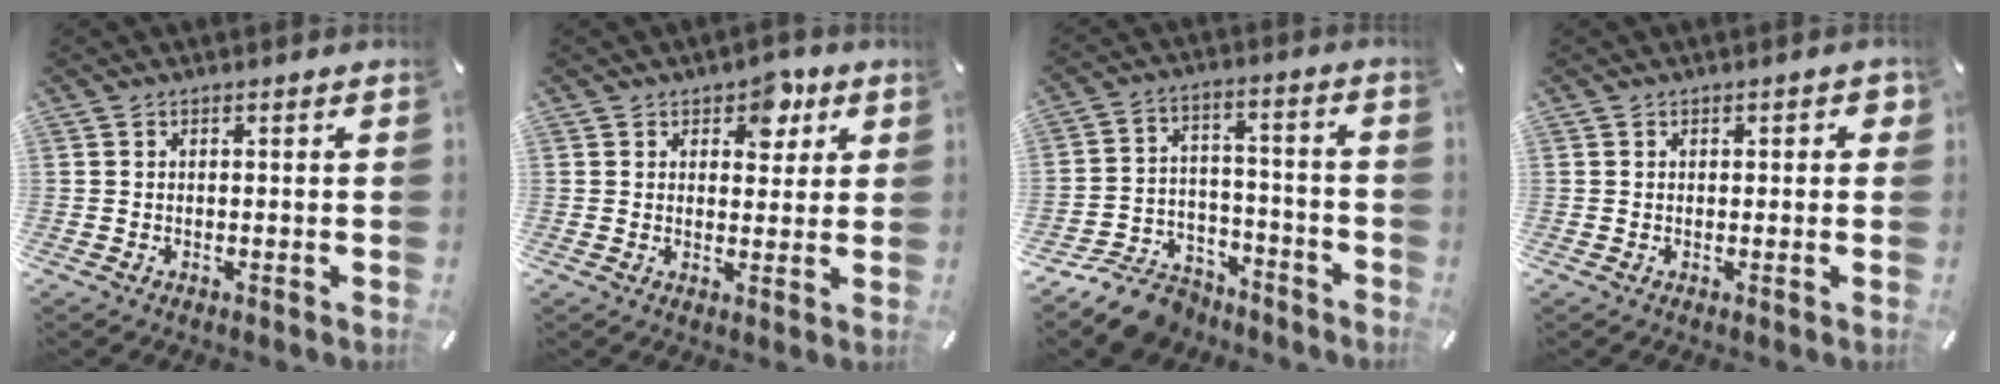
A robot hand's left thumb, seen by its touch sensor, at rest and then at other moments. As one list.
[{"total": 6.5, "force": [3.5, 4.3, 3.3], "torque": [-0.020, -0.009, 0.055]}, {"total": 11.4, "force": [-9.0, 6.2, 3.0], "torque": [-0.037, 0.066, -0.162]}, {"total": 1.6, "force": [0.0, 1.0, 1.3], "torque": [-0.017, 0.003, -0.003]}]